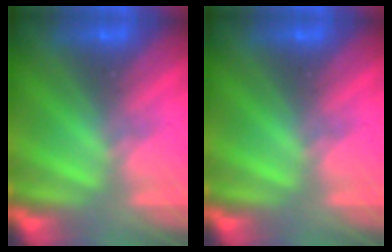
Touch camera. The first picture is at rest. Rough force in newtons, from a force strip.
{"total": 0.0}